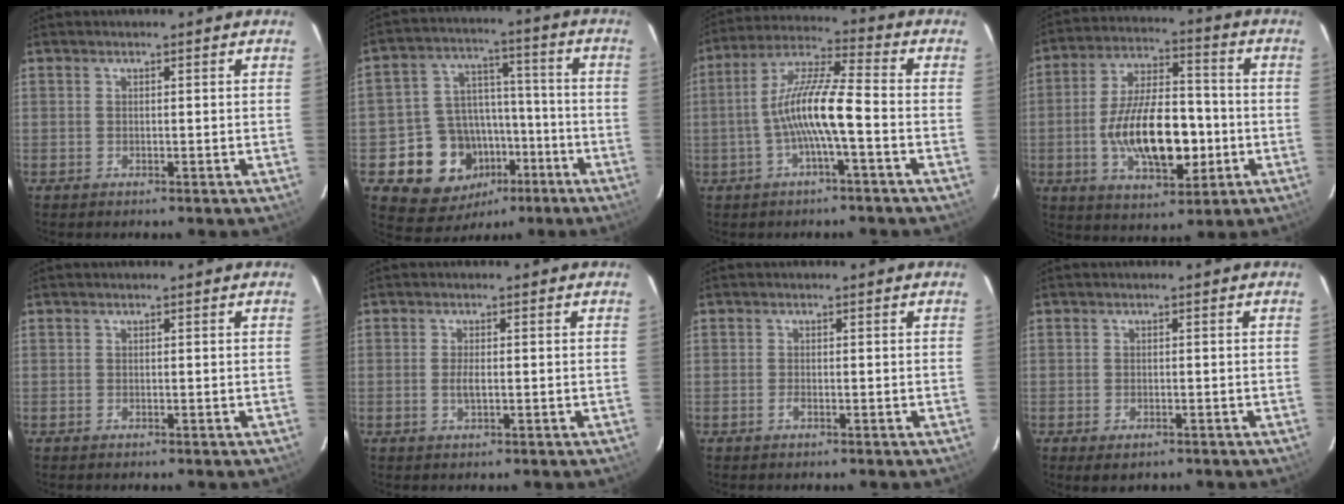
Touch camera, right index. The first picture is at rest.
{"total": 14.9, "force": [-6.3, 12.3, 5.6], "torque": [-0.126, 0.045, -0.069]}
{"total": 10.6, "force": [-2.7, 1.0, 10.2], "torque": [-0.209, 0.014, -0.053]}
{"total": 17.0, "force": [-3.4, 7.8, 14.7], "torque": [-0.276, 0.004, -0.049]}
{"total": 0.0}
{"total": 1.9, "force": [-0.3, 0.6, 1.8], "torque": [-0.037, -0.003, -0.006]}
{"total": 0.8, "force": [-0.6, 0.3, 0.5], "torque": [-0.009, 0.000, -0.013]}
{"total": 2.9, "force": [-1.8, 1.5, 1.8], "torque": [-0.035, -0.011, -0.028]}